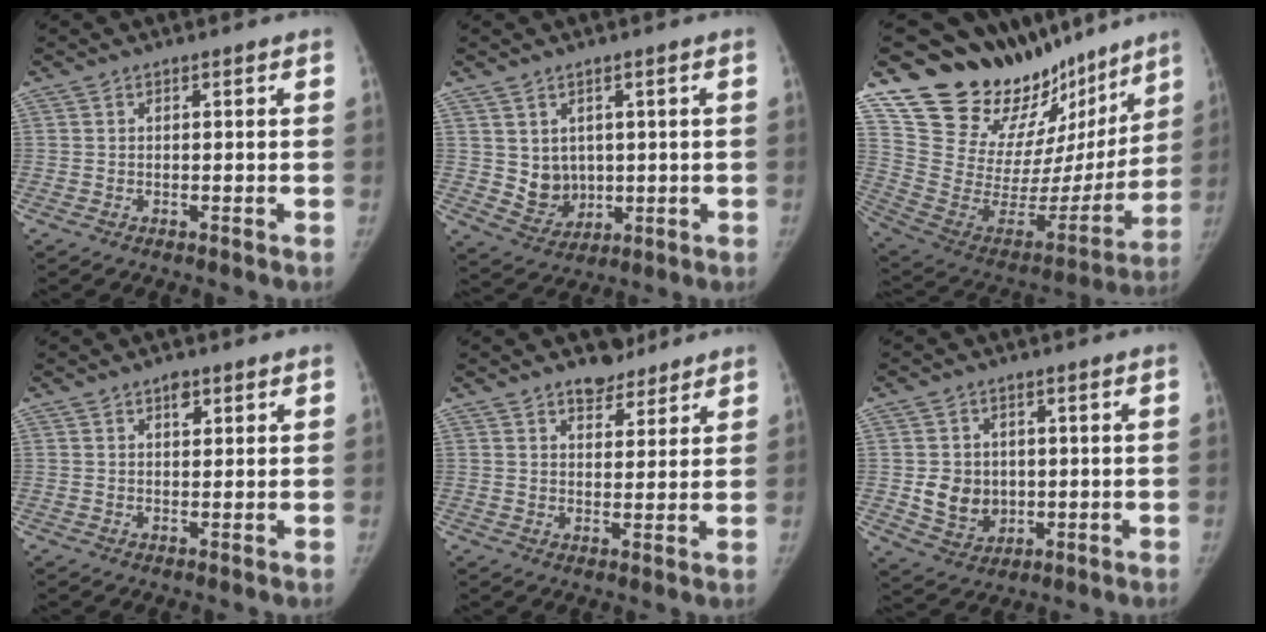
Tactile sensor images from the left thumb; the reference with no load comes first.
{"total": 6.2, "force": [1.0, 5.3, 3.0], "torque": [-0.025, -0.015, 0.038]}
{"total": 25.4, "force": [21.1, 11.4, 8.2], "torque": [-0.085, -0.126, 0.332]}
{"total": 2.4, "force": [1.4, 1.4, 1.4], "torque": [-0.010, -0.006, 0.022]}
{"total": 5.4, "force": [4.2, 2.9, 1.7], "torque": [-0.002, -0.028, 0.068]}
{"total": 7.6, "force": [0.1, 6.5, 3.9], "torque": [-0.034, -0.005, 0.018]}